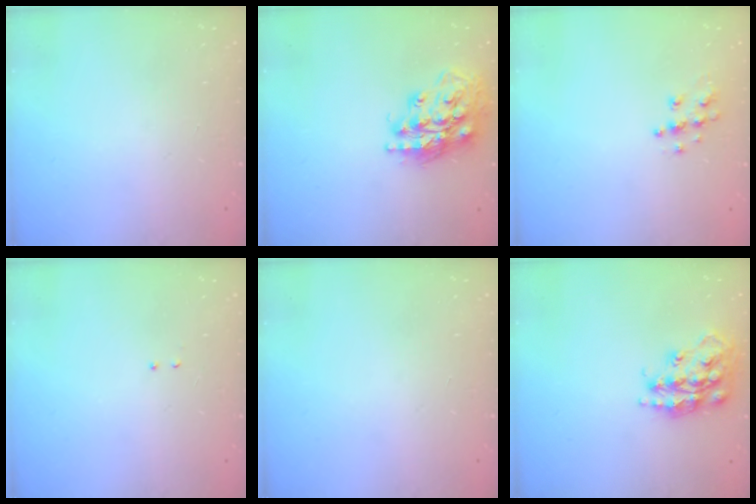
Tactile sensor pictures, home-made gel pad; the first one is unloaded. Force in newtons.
{"total": 17.9, "press": 17.8, "slide": 1.9}
{"total": 7.4, "press": 7.4, "slide": 0.2}
{"total": 2.1, "press": 2.0, "slide": 0.6}
{"total": 0.0}
{"total": 17.0, "press": 16.9, "slide": 1.2}